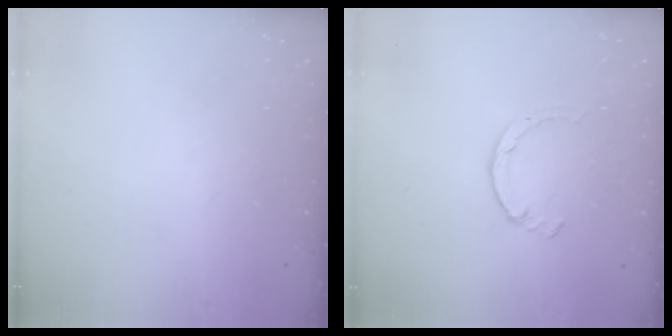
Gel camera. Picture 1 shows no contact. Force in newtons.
{"total": 1.4, "press": 1.4, "slide": 0.3}